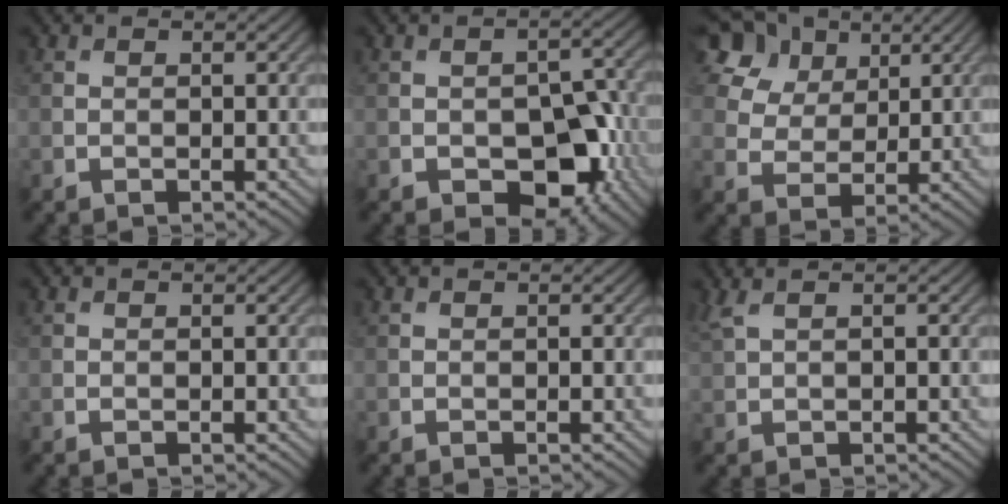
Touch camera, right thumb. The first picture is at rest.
{"total": 8.2, "force": [-3.0, 5.0, 5.8], "torque": [-0.077, -0.010, -0.045]}
{"total": 11.5, "force": [6.5, 7.9, 5.4], "torque": [-0.165, 0.018, 0.133]}
{"total": 0.0}
{"total": 0.0}
{"total": 2.3, "force": [1.4, 0.6, 1.7], "torque": [-0.045, 0.011, 0.032]}